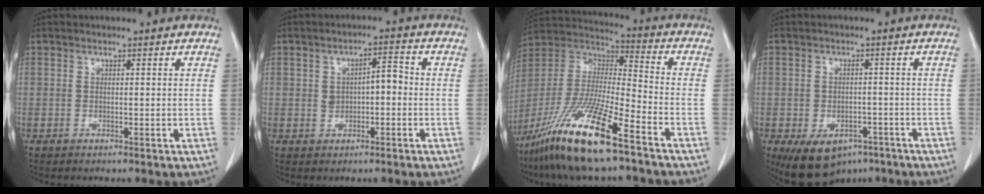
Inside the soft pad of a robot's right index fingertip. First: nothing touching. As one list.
[{"total": 4.4, "force": [0.0, 2.2, 3.8], "torque": [-0.063, 0.021, 0.003]}, {"total": 18.8, "force": [-12.1, 1.5, 14.3], "torque": [-0.322, -0.040, -0.230]}, {"total": 9.8, "force": [-6.3, 5.9, 4.7], "torque": [-0.075, 0.005, -0.087]}]